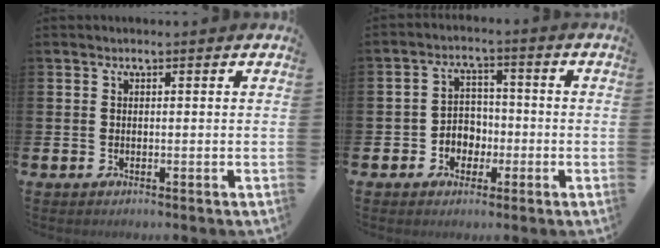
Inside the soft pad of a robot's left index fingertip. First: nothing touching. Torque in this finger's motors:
{"motor_torque": [0.25, 0.19, 0.08, 0.08]}